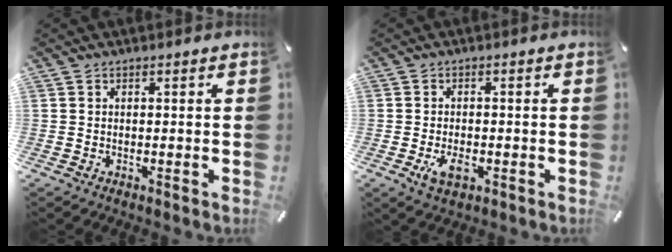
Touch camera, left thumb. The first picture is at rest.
{"total": 4.3, "force": [-1.5, 2.5, 3.2], "torque": [-0.071, 0.002, -0.027]}